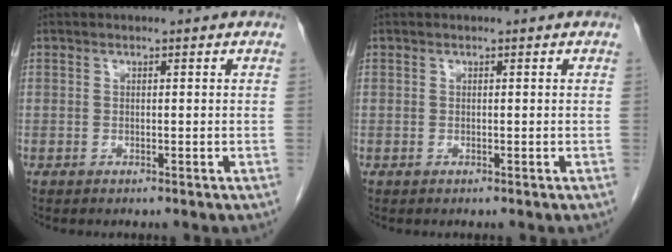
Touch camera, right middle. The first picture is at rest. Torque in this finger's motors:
{"motor_torque": [-0.01, -0.21, 0.09, 0.00]}